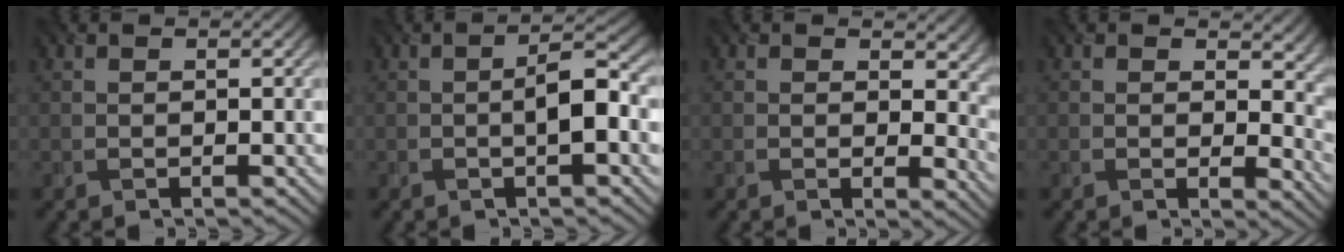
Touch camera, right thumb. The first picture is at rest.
{"total": 4.6, "force": [-1.0, 1.1, 4.4], "torque": [-0.072, 0.011, -0.021]}
{"total": 7.3, "force": [2.4, 4.5, 5.2], "torque": [-0.053, -0.018, 0.055]}
{"total": 8.1, "force": [2.5, 5.0, 5.9], "torque": [-0.060, -0.017, 0.058]}